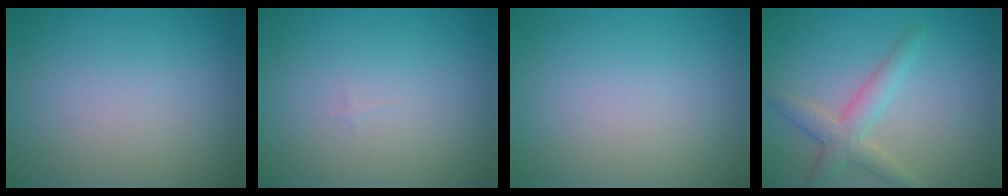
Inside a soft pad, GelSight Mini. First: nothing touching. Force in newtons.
{"total": 0.0}
{"total": 0.0}
{"total": 3.1, "press": 3.1, "slide": 0.2}